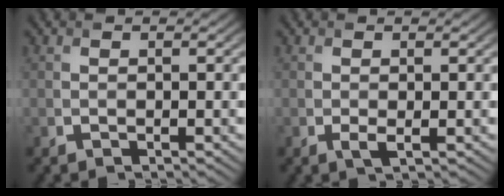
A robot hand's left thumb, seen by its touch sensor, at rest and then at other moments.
{"total": 1.2, "force": [-0.2, 0.5, 1.0], "torque": [-0.025, -0.007, -0.003]}